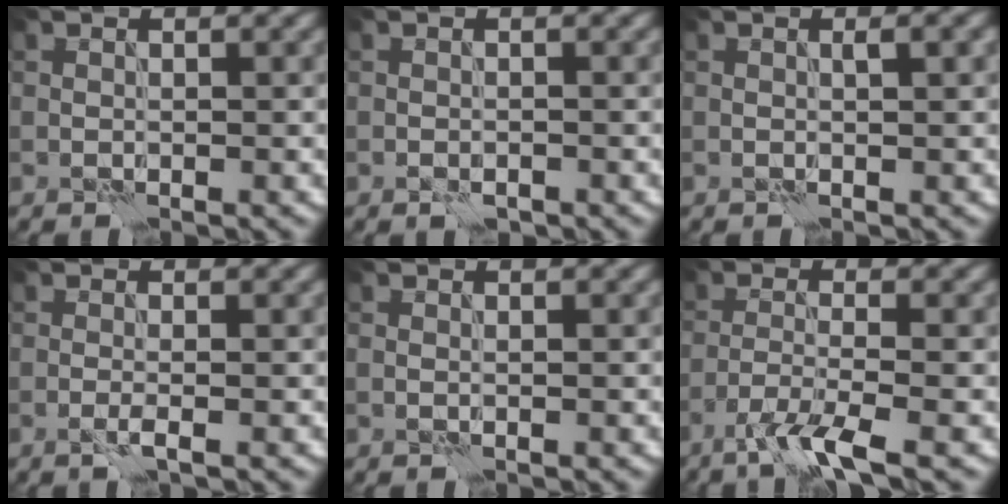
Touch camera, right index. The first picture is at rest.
{"total": 0.9, "force": [-0.6, 0.4, 0.6], "torque": [-0.007, -0.002, -0.008]}
{"total": 1.1, "force": [0.3, 0.1, 1.1], "torque": [-0.015, 0.003, 0.004]}
{"total": 1.2, "force": [-0.4, 0.1, 1.2], "torque": [-0.021, -0.001, -0.012]}
{"total": 0.0}
{"total": 4.0, "force": [-2.6, 0.4, 3.0], "torque": [-0.057, 0.004, -0.064]}